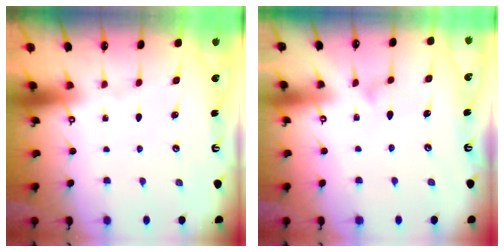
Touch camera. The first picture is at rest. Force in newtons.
{"total": 4.3, "press": 4.3, "slide": 0.1}